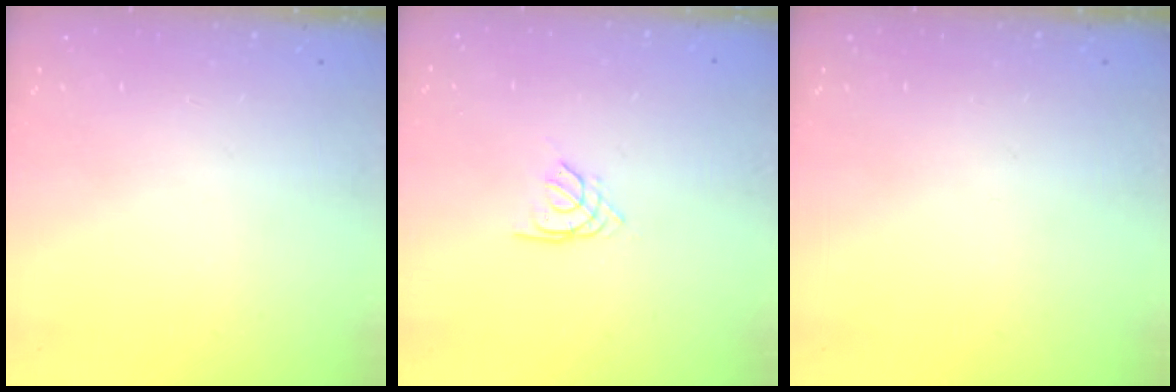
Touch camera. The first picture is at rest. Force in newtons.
{"total": 2.3, "press": 2.3, "slide": 0.5}
{"total": 0.0}